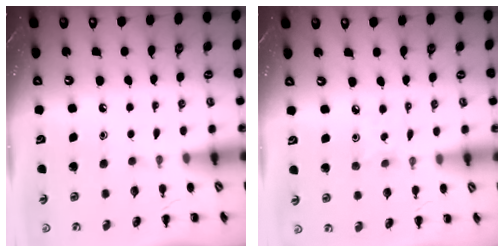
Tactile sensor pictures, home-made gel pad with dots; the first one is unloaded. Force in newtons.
{"total": 2.1, "press": 2.0, "slide": 0.4}